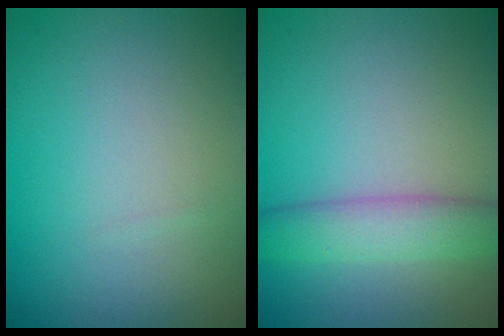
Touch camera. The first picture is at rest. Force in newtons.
{"total": 3.8, "press": 3.8, "slide": 0.1}